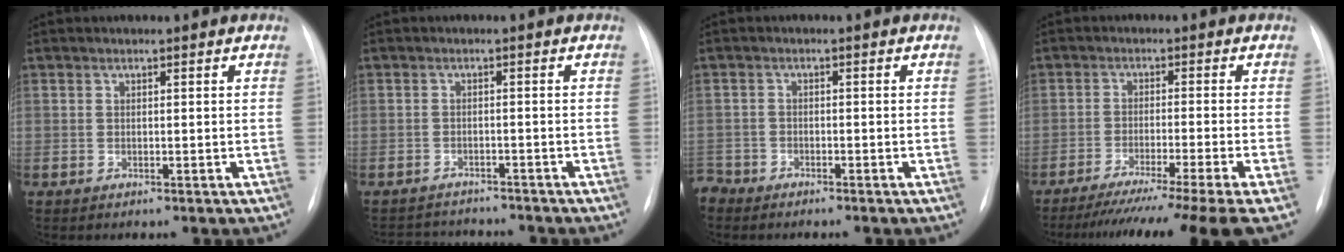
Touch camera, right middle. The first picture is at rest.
{"total": 7.3, "force": [-7.0, 1.5, 1.2], "torque": [-0.017, 0.007, -0.095]}
{"total": 3.2, "force": [-3.1, 1.0, -0.1], "torque": [0.005, -0.004, -0.058]}
{"total": 17.1, "force": [-14.1, -2.7, 9.4], "torque": [-0.112, -0.051, -0.209]}